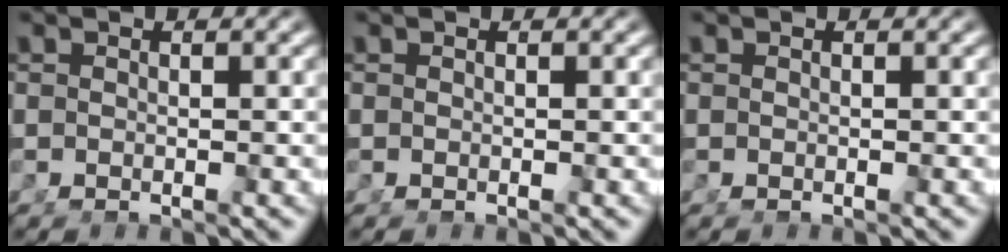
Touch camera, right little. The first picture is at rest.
{"total": 0.0}
{"total": 0.0}